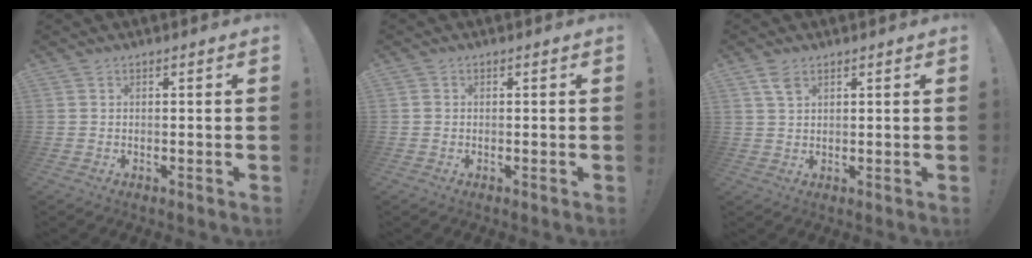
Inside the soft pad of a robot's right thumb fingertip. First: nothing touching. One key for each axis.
{"total": 0.5, "fx": -0.1, "fy": 0.5, "fz": 0.0, "tx": -0.003, "ty": 0.003, "tz": -0.002}
{"total": 3.7, "fx": 2.2, "fy": 1.7, "fz": 2.4, "tx": -0.037, "ty": -0.010, "tz": 0.039}